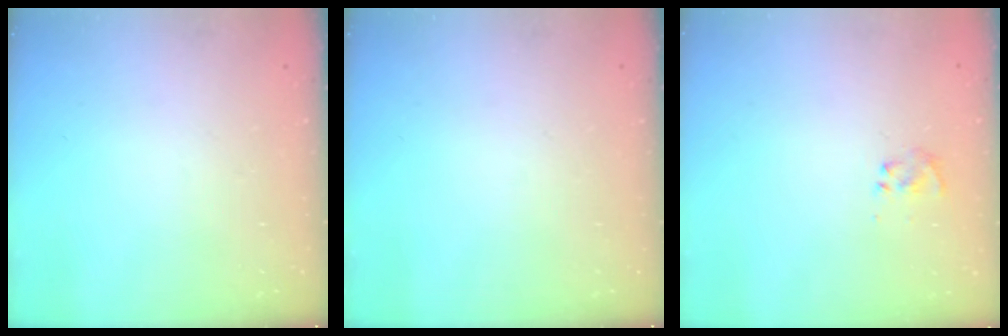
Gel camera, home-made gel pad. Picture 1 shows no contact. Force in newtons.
{"total": 0.0}
{"total": 2.5, "press": 2.4, "slide": 0.8}